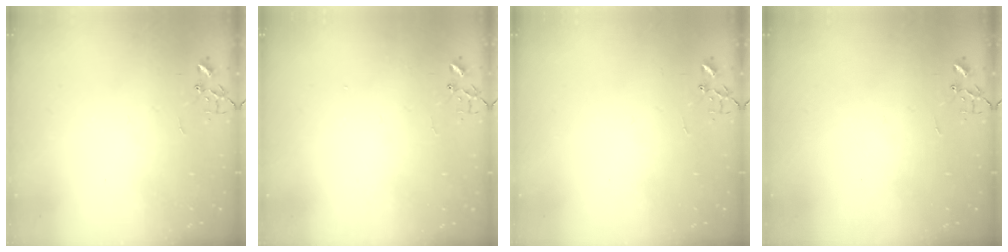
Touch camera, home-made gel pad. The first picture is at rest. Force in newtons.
{"total": 1.1, "press": 1.1, "slide": 0.1}
{"total": 0.0}
{"total": 0.0}